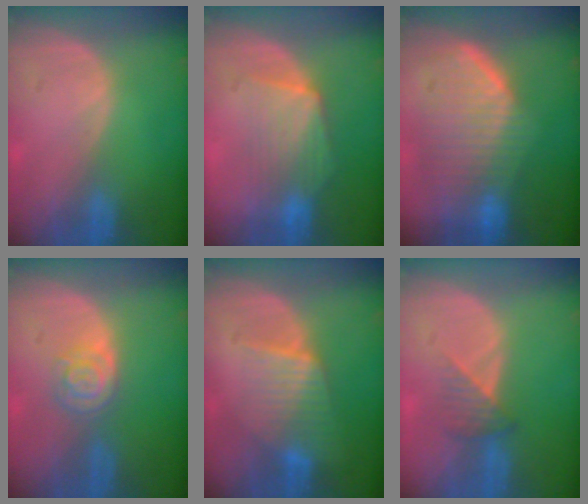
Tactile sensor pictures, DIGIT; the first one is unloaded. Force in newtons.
{"total": 7.3, "press": 7.0, "slide": 2.1}
{"total": 10.0, "press": 9.0, "slide": 4.4}
{"total": 4.1, "press": 3.8, "slide": 1.6}
{"total": 6.4, "press": 6.2, "slide": 1.6}
{"total": 3.3, "press": 2.9, "slide": 1.5}